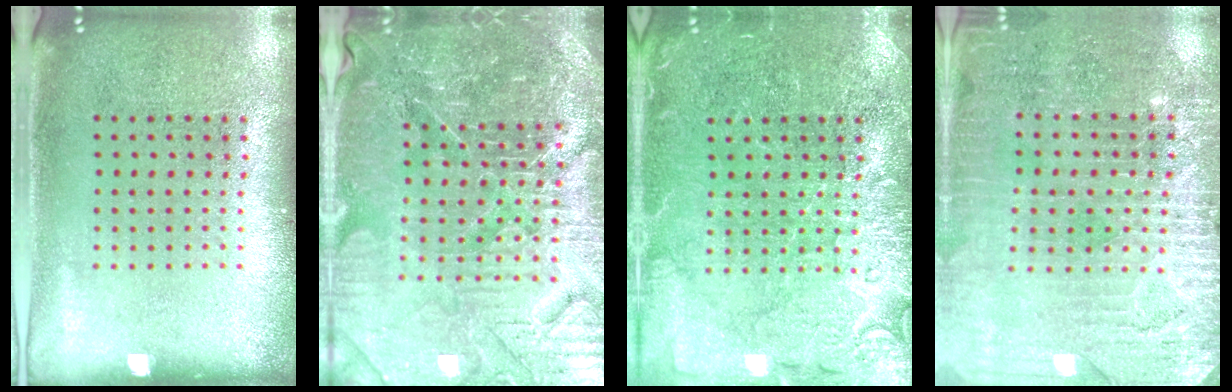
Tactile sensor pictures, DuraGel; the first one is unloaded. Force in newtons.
{"total": 5.5, "press": 5.2, "slide": 1.9}
{"total": 5.2, "press": 5.2, "slide": 0.7}
{"total": 3.2, "press": 3.1, "slide": 0.8}